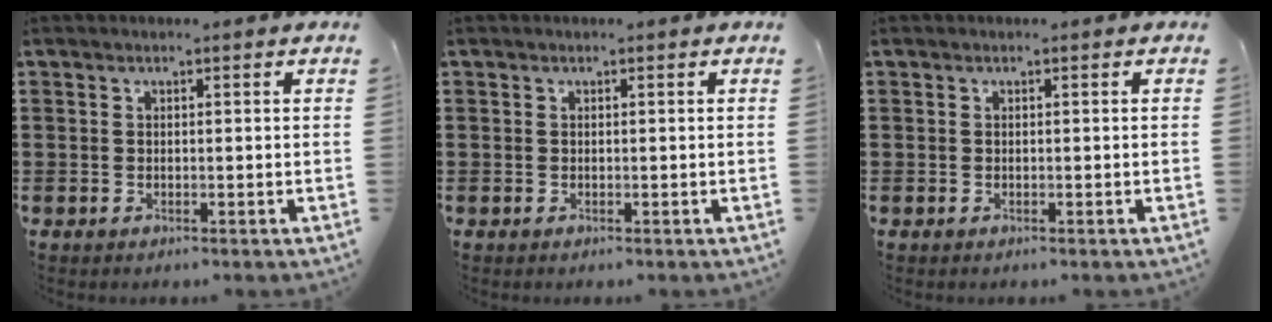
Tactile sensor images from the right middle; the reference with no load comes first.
{"total": 0.0}
{"total": 0.0}